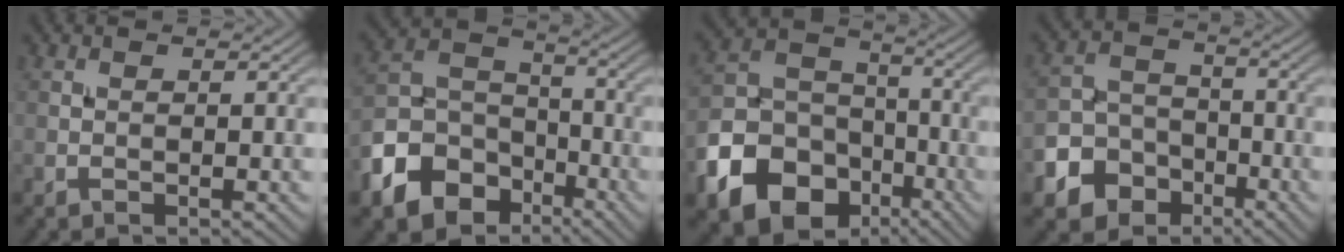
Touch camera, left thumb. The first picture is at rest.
{"total": 12.0, "force": [-6.8, 8.3, 5.4], "torque": [-0.149, -0.026, -0.138]}
{"total": 16.5, "force": [-8.5, 12.2, 7.1], "torque": [-0.200, -0.050, -0.157]}
{"total": 8.0, "force": [-4.2, 6.2, 2.6], "torque": [-0.062, -0.014, -0.099]}